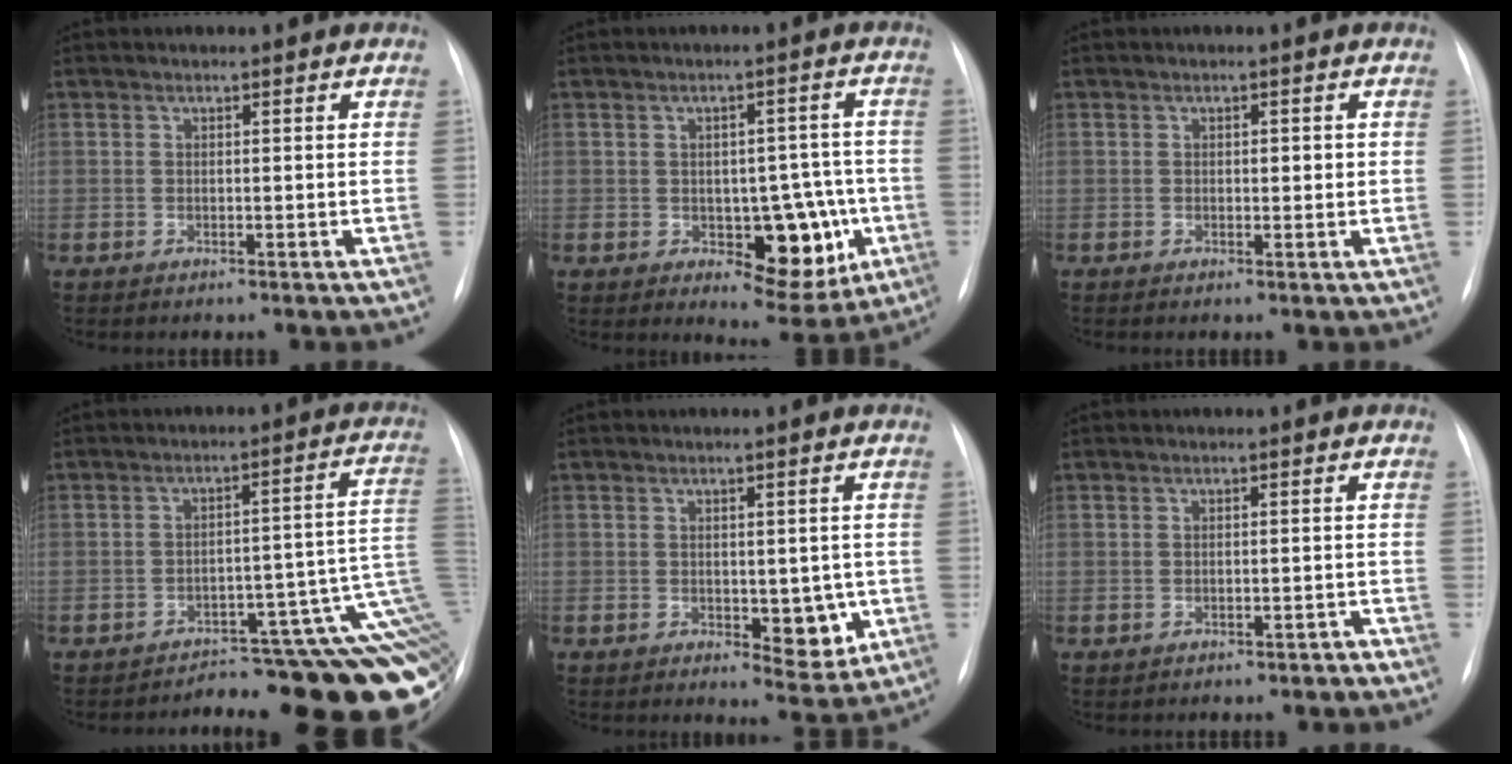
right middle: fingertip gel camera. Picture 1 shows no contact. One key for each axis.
{"total": 10.0, "fx": -2.4, "fy": 5.1, "fz": 8.2, "tx": -0.083, "ty": 0.017, "tz": -0.017}
{"total": 1.4, "fx": 0.1, "fy": 0.8, "fz": 1.2, "tx": -0.014, "ty": 0.004, "tz": 0.000}
{"total": 14.0, "fx": -9.1, "fy": 2.9, "fz": 10.1, "tx": -0.012, "ty": 0.075, "tz": -0.097}
{"total": 5.6, "fx": -0.7, "fy": 2.8, "fz": 4.8, "tx": -0.047, "ty": -0.004, "tz": 0.000}
{"total": 1.2, "fx": -0.9, "fy": 0.5, "fz": 0.5, "tx": -0.014, "ty": 0.011, "tz": -0.006}